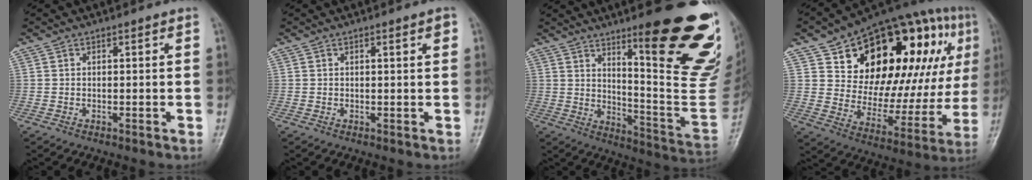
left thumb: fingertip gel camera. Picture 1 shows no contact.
{"total": 1.4, "force": [0.6, 0.2, 1.2], "torque": [-0.019, 0.000, 0.008]}
{"total": 28.4, "force": [12.7, 6.1, 24.7], "torque": [-0.232, -0.062, 0.194]}
{"total": 31.2, "force": [11.5, 15.8, 24.3], "torque": [-0.309, 0.011, 0.186]}